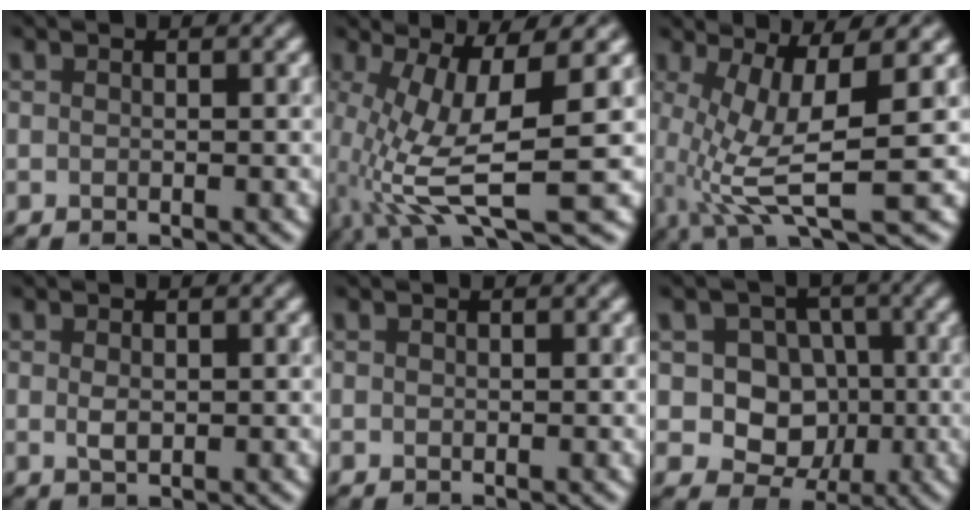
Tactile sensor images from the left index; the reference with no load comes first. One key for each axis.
{"total": 10.2, "fx": -1.8, "fy": 2.8, "fz": 9.7, "tx": -0.196, "ty": -0.011, "tz": -0.026}
{"total": 7.6, "fx": -0.7, "fy": 2.0, "fz": 7.3, "tx": -0.149, "ty": -0.006, "tz": -0.008}
{"total": 1.2, "fx": 0.1, "fy": 0.7, "fz": 0.9, "tx": -0.021, "ty": 0.003, "tz": 0.004}
{"total": 0.0}
{"total": 6.1, "fx": 0.3, "fy": 5.5, "fz": 2.6, "tx": -0.012, "ty": 0.023, "tz": -0.021}